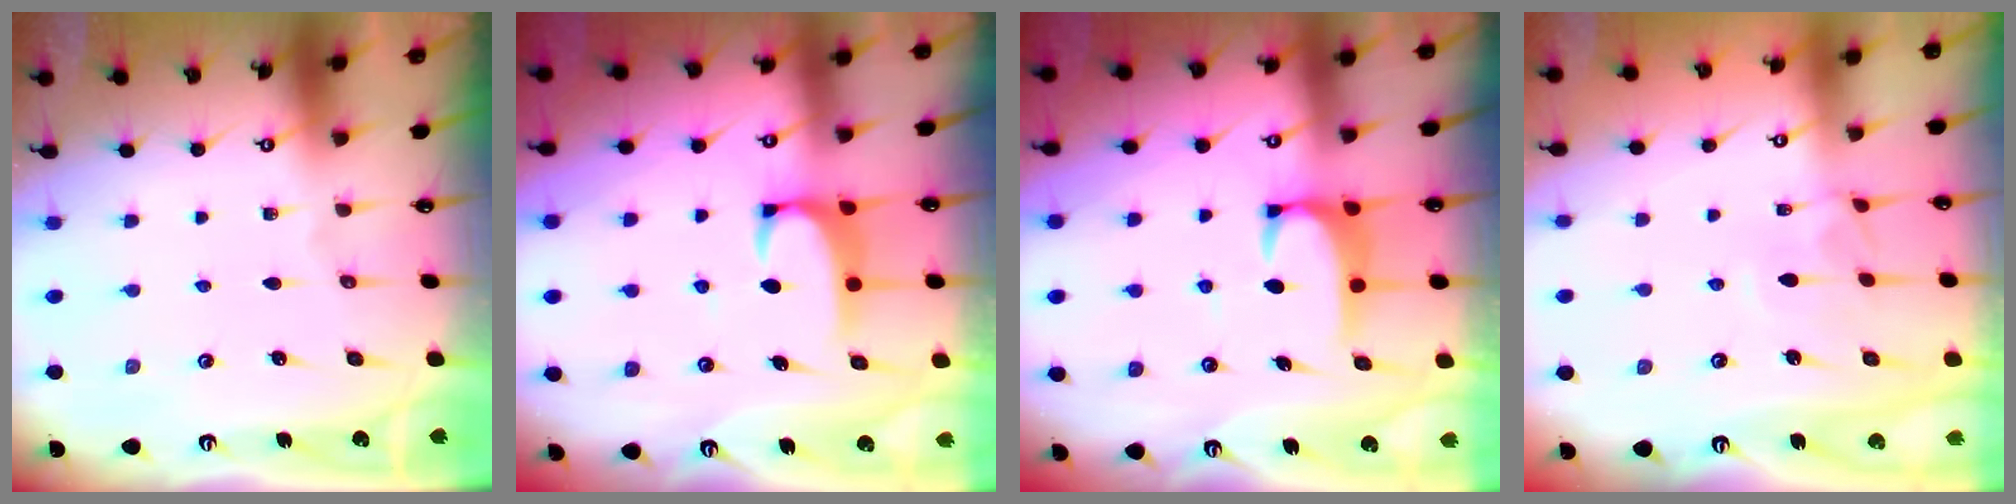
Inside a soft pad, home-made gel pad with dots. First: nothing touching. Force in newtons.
{"total": 2.0, "press": 2.0, "slide": 0.3}
{"total": 2.5, "press": 2.4, "slide": 0.7}
{"total": 3.9, "press": 3.9, "slide": 0.2}